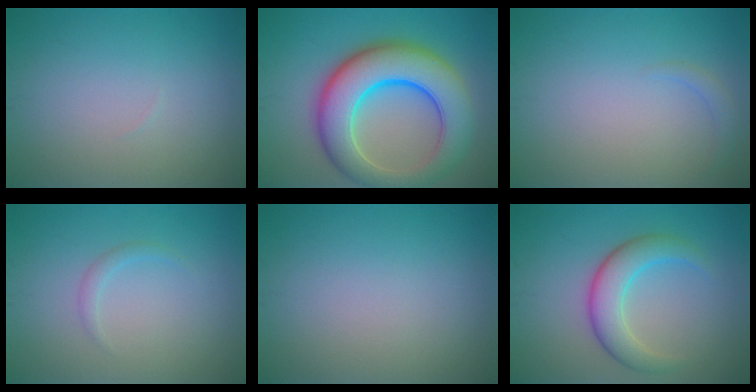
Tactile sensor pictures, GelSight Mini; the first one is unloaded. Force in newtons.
{"total": 10.8, "press": 10.8, "slide": 0.4}
{"total": 1.0, "press": 1.0, "slide": 0.2}
{"total": 0.9, "press": 0.9, "slide": 0.0}
{"total": 0.0}
{"total": 4.5, "press": 4.5, "slide": 0.2}